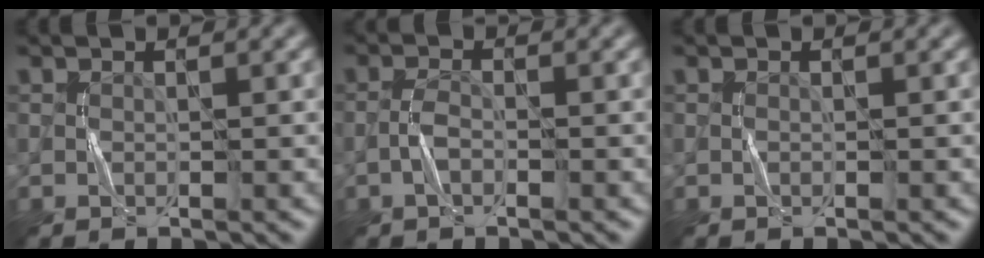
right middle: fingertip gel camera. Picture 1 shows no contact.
{"total": 1.6, "force": [-0.8, 0.6, 1.3], "torque": [-0.028, 0.004, -0.021]}
{"total": 0.0}